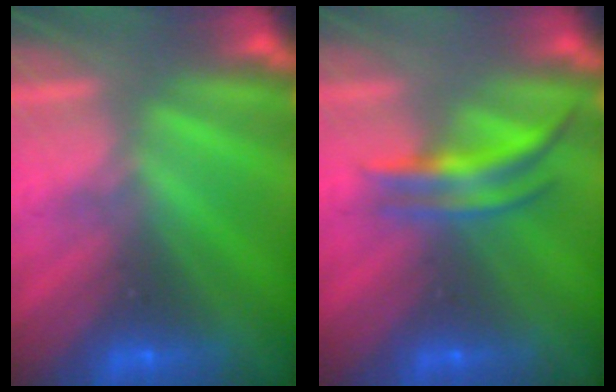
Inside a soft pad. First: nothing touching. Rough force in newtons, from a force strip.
{"total": 4.0}